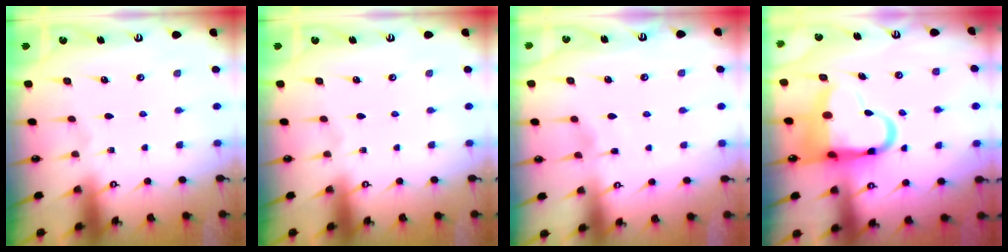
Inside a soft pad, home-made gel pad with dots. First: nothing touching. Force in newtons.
{"total": 0.0}
{"total": 3.5, "press": 3.5, "slide": 0.5}
{"total": 12.2, "press": 11.7, "slide": 3.4}